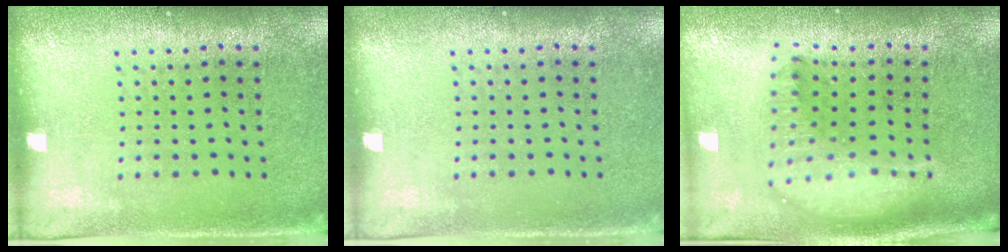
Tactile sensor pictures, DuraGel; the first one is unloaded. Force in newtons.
{"total": 0.0}
{"total": 1.8, "press": 1.5, "slide": 1.0}